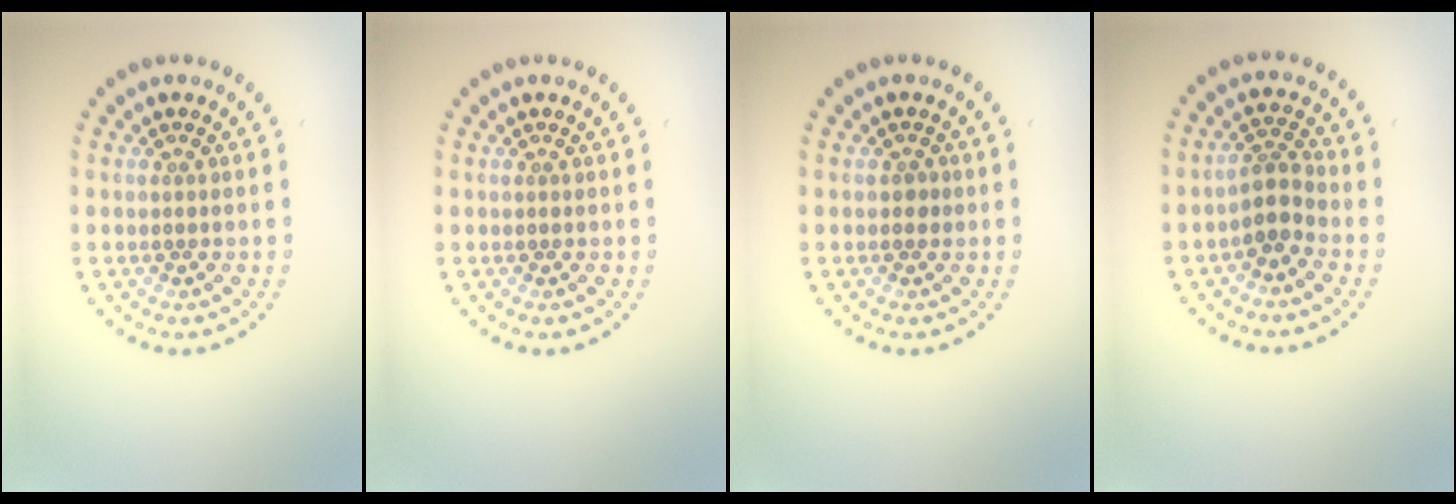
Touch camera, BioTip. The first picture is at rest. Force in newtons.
{"total": 0.0}
{"total": 0.7, "press": 0.7, "slide": 0.2}
{"total": 2.2, "press": 1.8, "slide": 1.4}